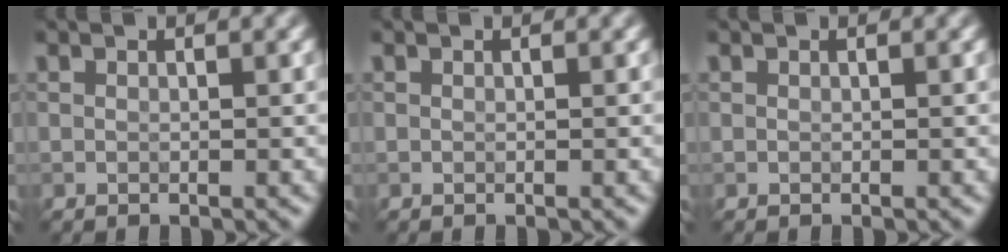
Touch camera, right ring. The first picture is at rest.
{"total": 0.0}
{"total": 0.0}